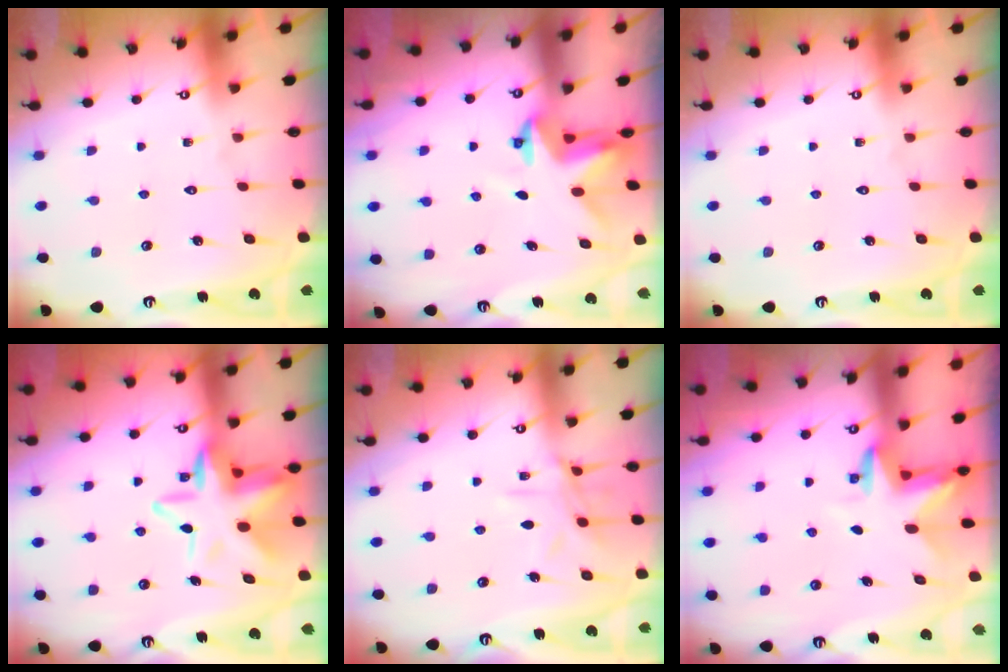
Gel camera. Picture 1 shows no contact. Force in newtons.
{"total": 3.2, "press": 3.2, "slide": 0.1}
{"total": 0.0}
{"total": 13.0, "press": 12.8, "slide": 2.7}
{"total": 8.8, "press": 8.8, "slide": 0.6}
{"total": 3.3, "press": 3.3, "slide": 0.2}